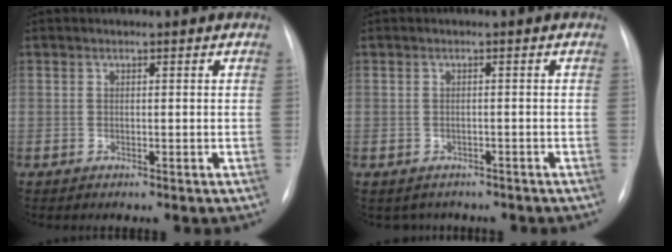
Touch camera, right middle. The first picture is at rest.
{"total": 3.5, "force": [-2.8, 2.0, 0.3], "torque": [-0.005, 0.011, -0.033]}